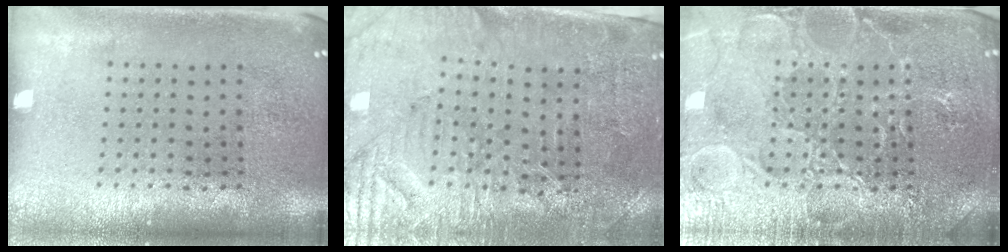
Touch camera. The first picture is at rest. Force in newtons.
{"total": 3.7, "press": 3.4, "slide": 1.5}
{"total": 4.5, "press": 4.5, "slide": 0.5}